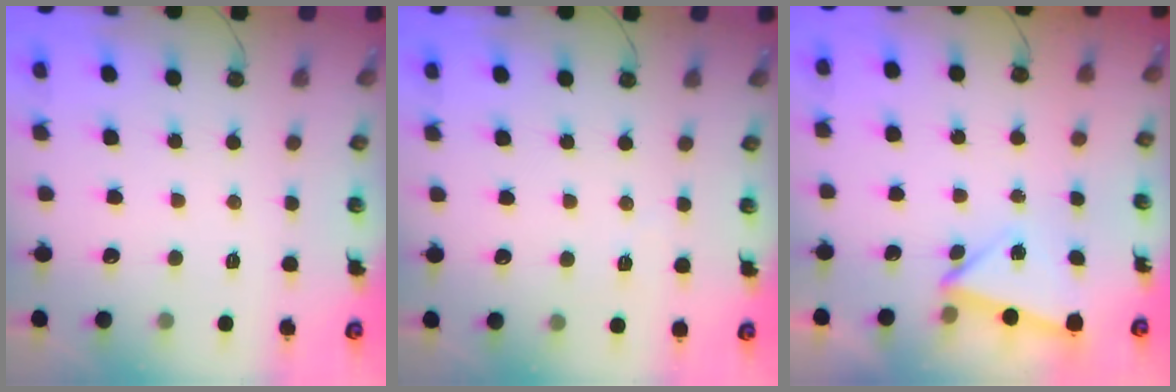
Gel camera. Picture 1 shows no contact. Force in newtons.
{"total": 2.1, "press": 2.1, "slide": 0.5}
{"total": 2.9, "press": 2.6, "slide": 1.2}